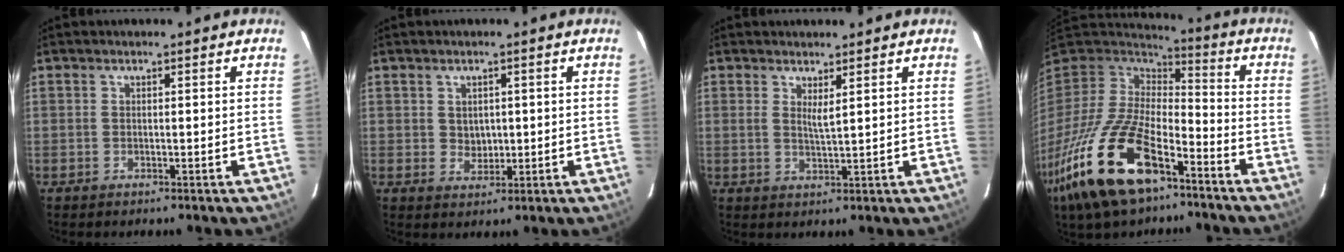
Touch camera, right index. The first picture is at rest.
{"total": 2.9, "force": [0.5, 2.6, 1.1], "torque": [-0.014, 0.001, 0.015]}
{"total": 2.3, "force": [1.3, 0.1, 1.9], "torque": [-0.032, -0.005, 0.020]}
{"total": 24.6, "force": [-14.2, 10.8, 16.9], "torque": [-0.357, -0.048, -0.255]}